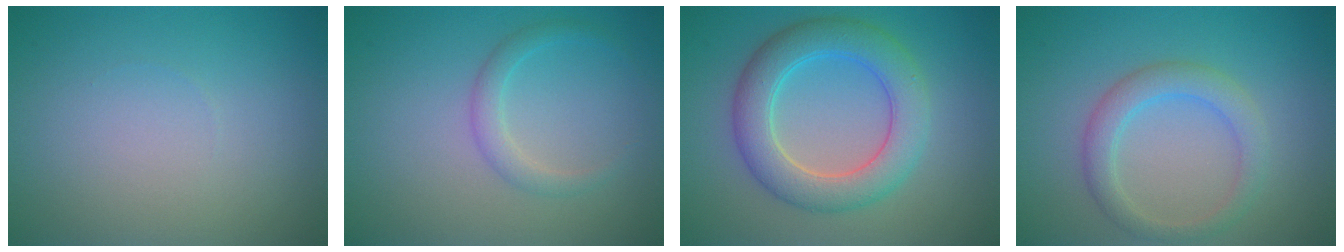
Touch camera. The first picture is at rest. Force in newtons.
{"total": 1.7, "press": 1.7, "slide": 0.1}
{"total": 5.9, "press": 5.9, "slide": 0.4}
{"total": 3.0, "press": 3.0, "slide": 0.1}